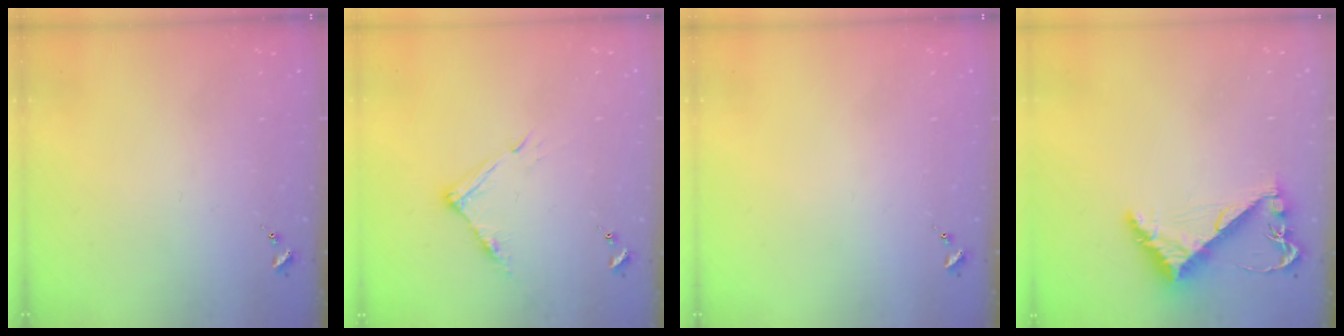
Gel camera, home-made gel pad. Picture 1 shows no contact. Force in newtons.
{"total": 8.0, "press": 8.0, "slide": 0.4}
{"total": 0.0}
{"total": 7.9, "press": 7.9, "slide": 0.8}